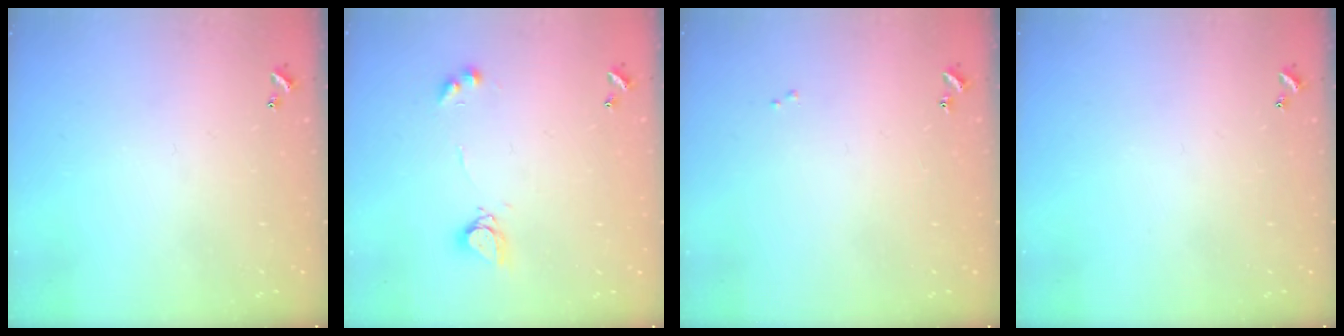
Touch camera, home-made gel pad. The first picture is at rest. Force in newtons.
{"total": 5.7, "press": 5.7, "slide": 0.4}
{"total": 0.0}
{"total": 0.0}